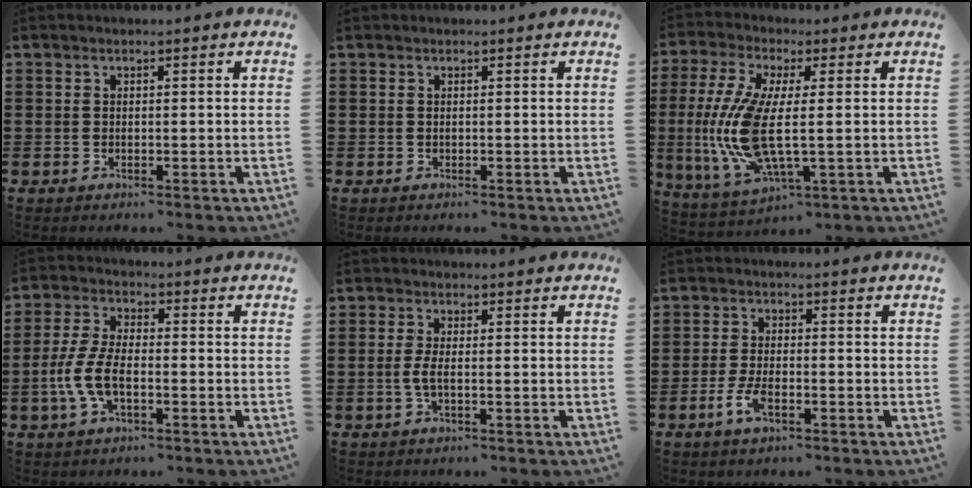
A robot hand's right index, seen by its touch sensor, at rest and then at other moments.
{"total": 0.0}
{"total": 12.1, "force": [-0.5, 3.2, 11.7], "torque": [-0.271, -0.035, -0.015]}
{"total": 6.8, "force": [-2.0, 3.2, 5.7], "torque": [-0.131, -0.003, -0.043]}
{"total": 2.6, "force": [-0.7, 0.5, 2.5], "torque": [-0.068, -0.008, -0.020]}
{"total": 4.3, "force": [-2.0, 1.7, 3.3], "torque": [-0.084, -0.005, -0.045]}